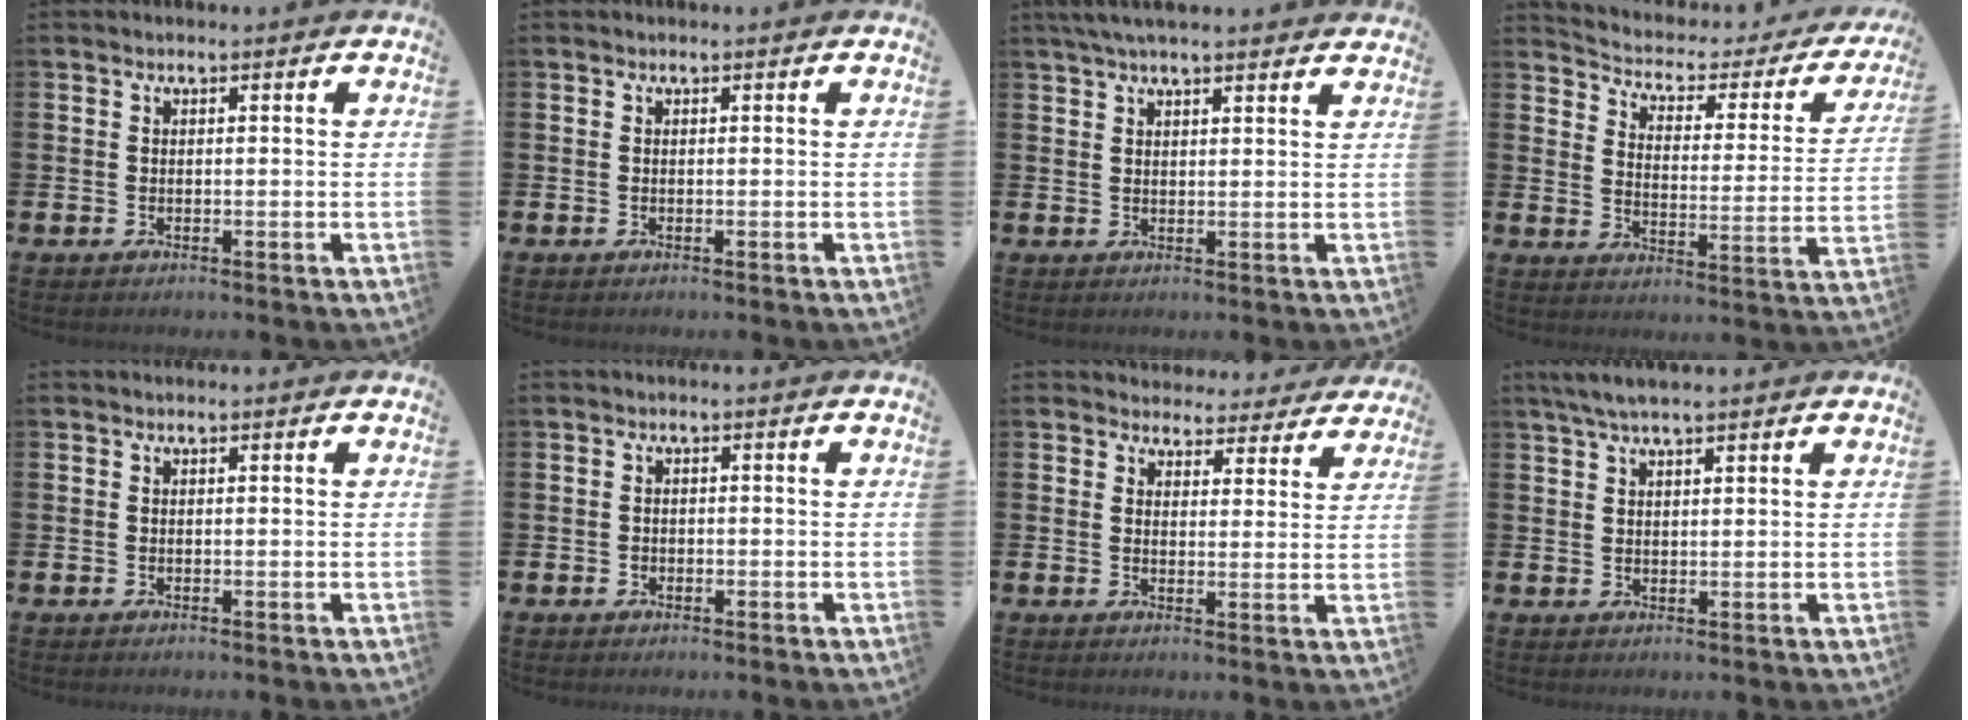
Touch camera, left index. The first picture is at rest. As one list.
[{"total": 0.0}, {"total": 3.8, "force": [3.5, 0.4, 1.6], "torque": [-0.036, -0.006, 0.064]}, {"total": 3.8, "force": [3.1, 1.8, 1.0], "torque": [-0.043, -0.029, 0.042]}, {"total": 0.0}, {"total": 0.8, "force": [-0.3, 0.7, 0.1], "torque": [0.001, 0.003, -0.010]}, {"total": 4.3, "force": [4.2, 0.8, 0.2], "torque": [-0.019, -0.041, 0.067]}, {"total": 3.8, "force": [3.1, 0.8, 2.1], "torque": [-0.042, 0.000, 0.055]}]